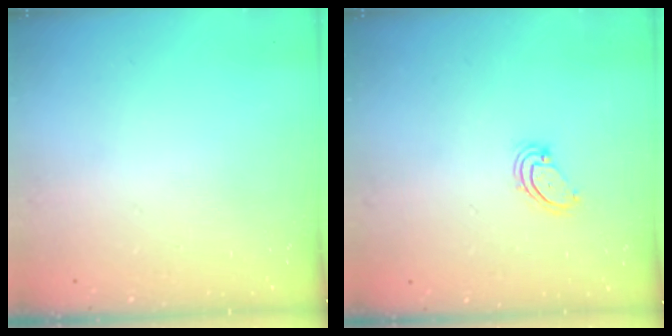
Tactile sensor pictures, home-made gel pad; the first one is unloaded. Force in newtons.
{"total": 3.3, "press": 3.2, "slide": 0.7}